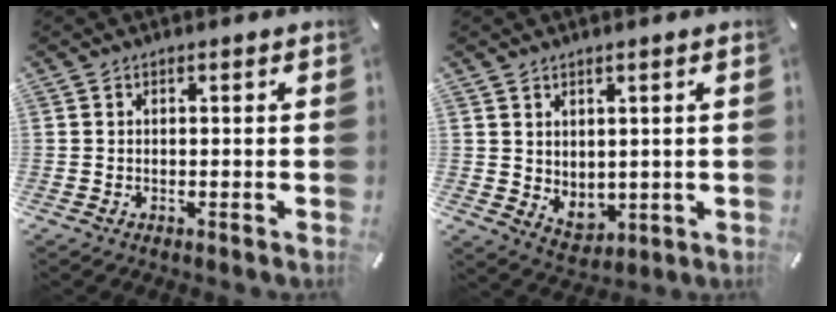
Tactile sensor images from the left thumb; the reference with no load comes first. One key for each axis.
{"total": 4.7, "fx": 2.9, "fy": 3.7, "fz": 0.6, "tx": -0.001, "ty": -0.024, "tz": 0.054}